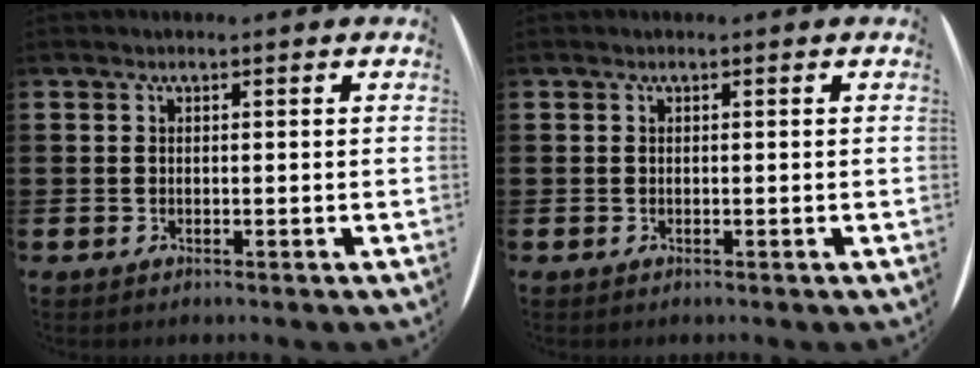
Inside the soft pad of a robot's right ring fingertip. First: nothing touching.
{"total": 0.0}